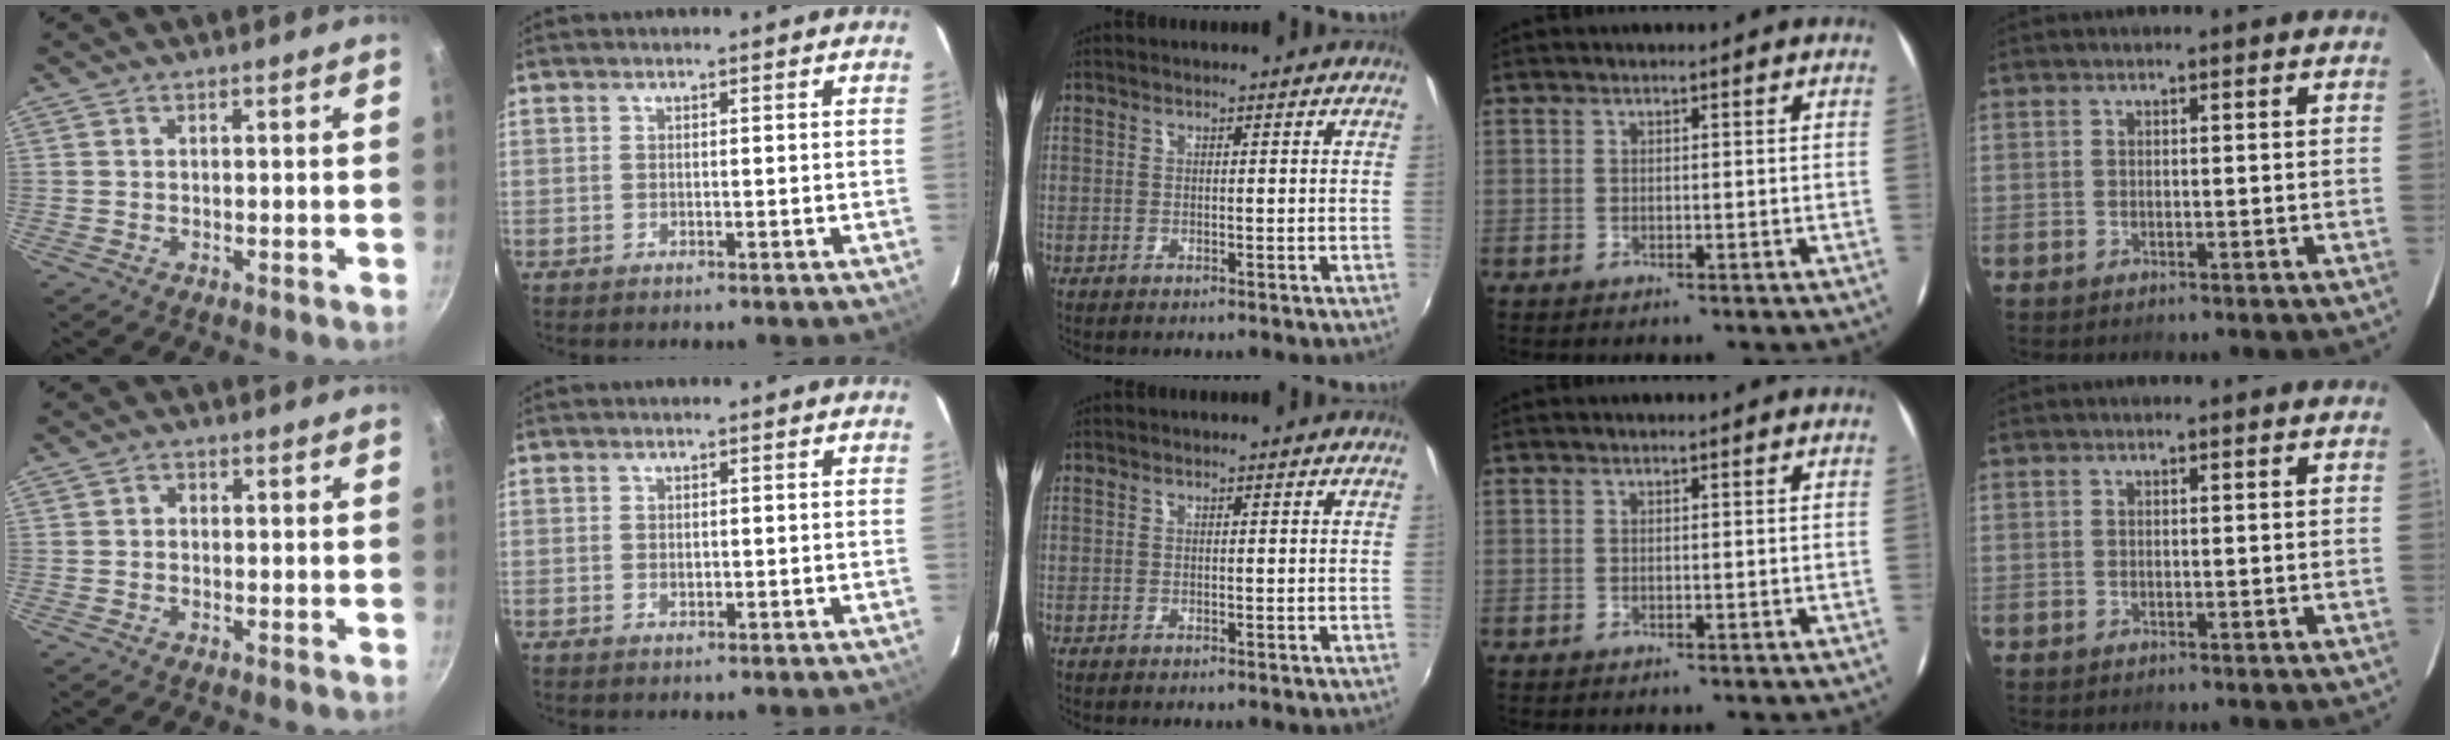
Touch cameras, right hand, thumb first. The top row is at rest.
{"thumb": {"total": 1.4, "force": [-0.1, 1.2, 0.7], "torque": [-0.011, 0.007, -0.005]}, "index": {"total": 1.0, "force": [0.0, 0.9, 0.4], "torque": [-0.004, 0.000, 0.002]}}